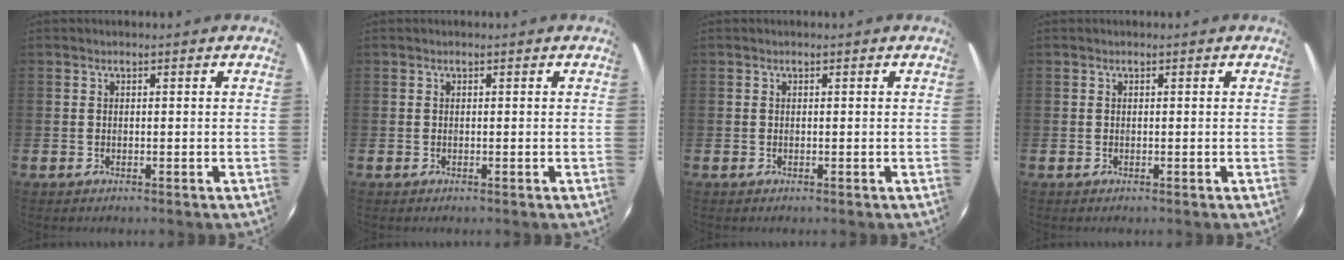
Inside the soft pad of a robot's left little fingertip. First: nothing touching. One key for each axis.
{"total": 0.0}
{"total": 0.0}
{"total": 0.0}